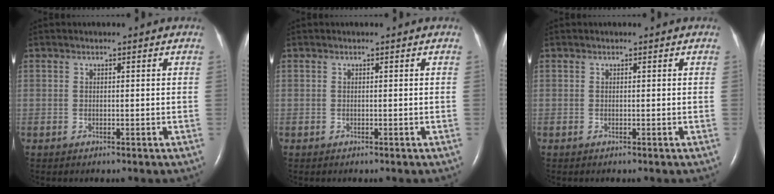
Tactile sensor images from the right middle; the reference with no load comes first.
{"total": 0.0}
{"total": 0.0}